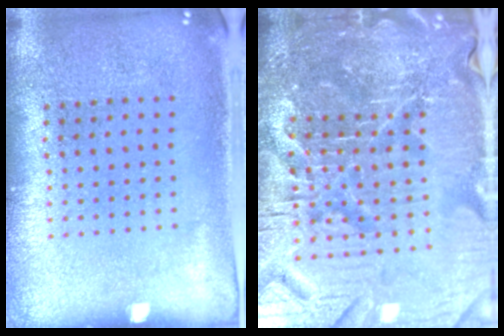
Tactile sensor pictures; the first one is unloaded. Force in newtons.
{"total": 6.5, "press": 5.9, "slide": 2.5}